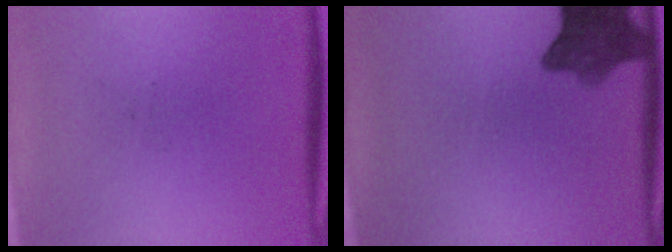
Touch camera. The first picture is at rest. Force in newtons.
{"total": 8.3}